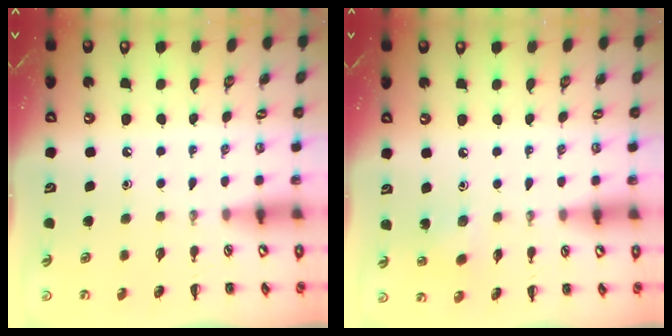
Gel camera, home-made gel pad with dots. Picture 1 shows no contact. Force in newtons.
{"total": 2.5, "press": 2.4, "slide": 0.7}